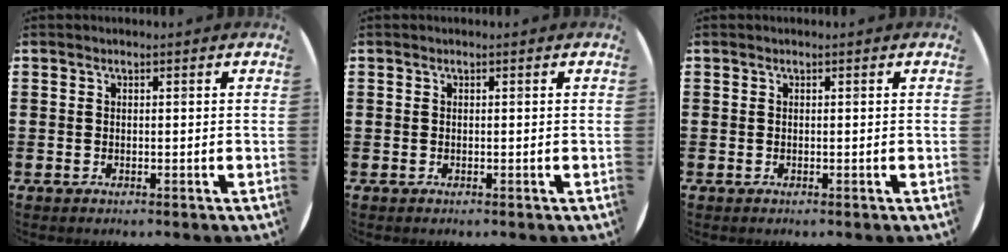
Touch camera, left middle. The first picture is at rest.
{"total": 0.0}
{"total": 0.0}